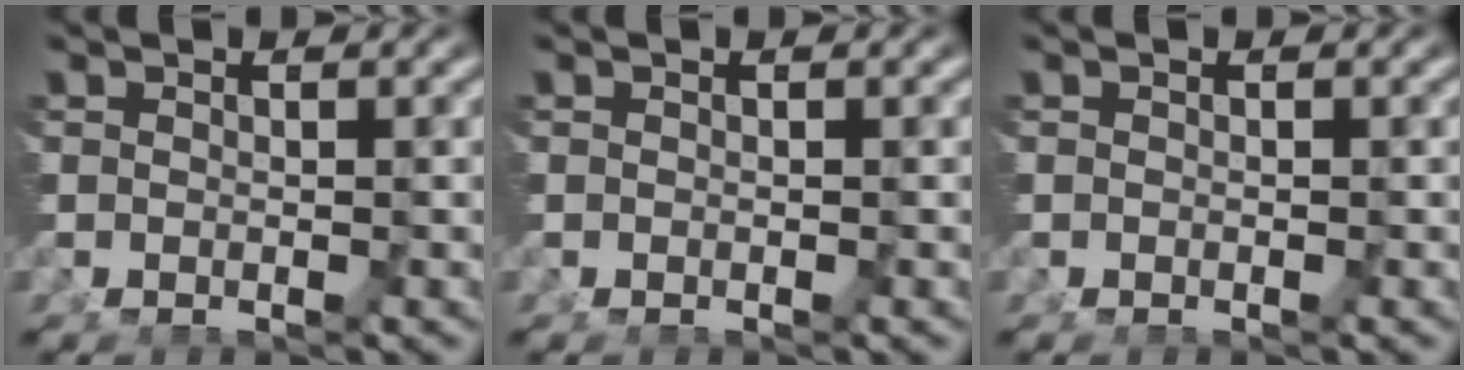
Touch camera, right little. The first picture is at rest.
{"total": 0.0}
{"total": 0.0}